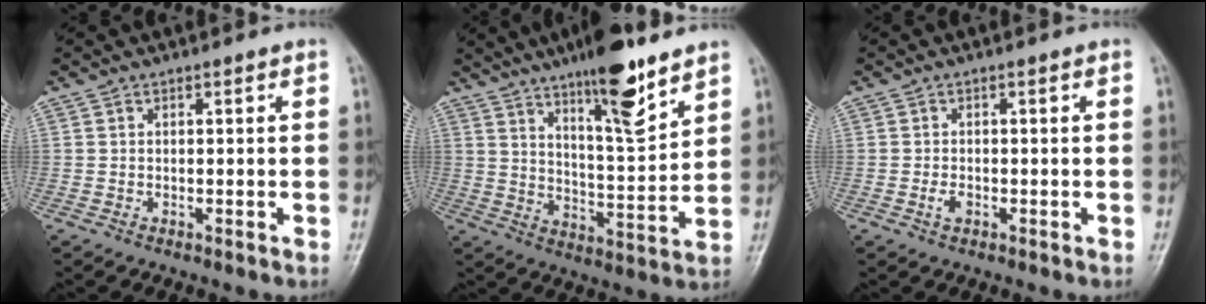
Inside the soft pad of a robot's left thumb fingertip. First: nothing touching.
{"total": 14.3, "force": [9.6, 3.1, 10.1], "torque": [-0.142, -0.061, 0.161]}
{"total": 1.5, "force": [-0.5, 0.8, 1.1], "torque": [-0.020, 0.001, -0.010]}